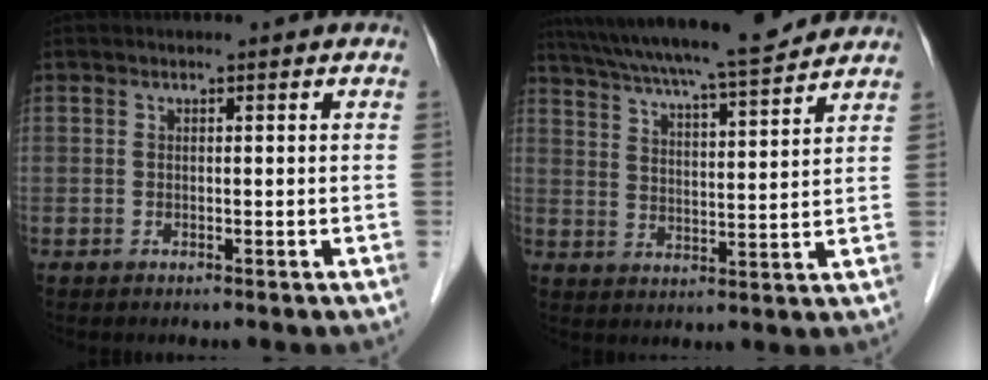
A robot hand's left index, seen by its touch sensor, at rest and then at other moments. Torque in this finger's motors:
{"motor_torque": [0.53, -0.52, 0.46, 0.14]}